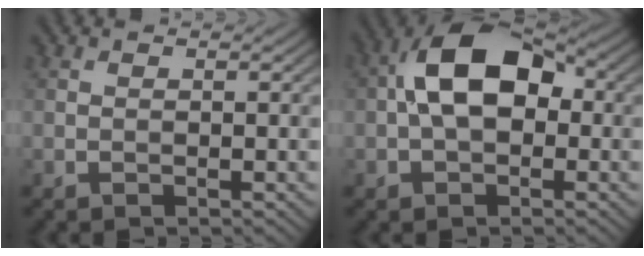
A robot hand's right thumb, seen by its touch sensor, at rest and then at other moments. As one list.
[{"total": 10.8, "force": [0.5, 6.7, 8.5], "torque": [-0.162, 0.021, -0.005]}]